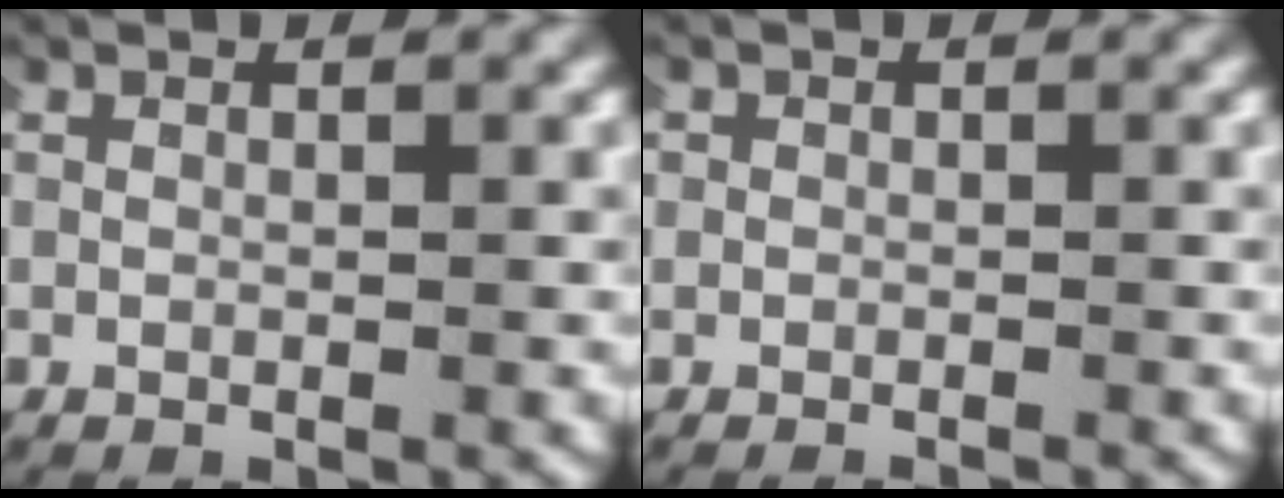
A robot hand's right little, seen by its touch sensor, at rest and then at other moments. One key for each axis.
{"total": 0.8, "fx": -0.6, "fy": 0.4, "fz": -0.4, "tx": 0.005, "ty": 0.001, "tz": -0.011}